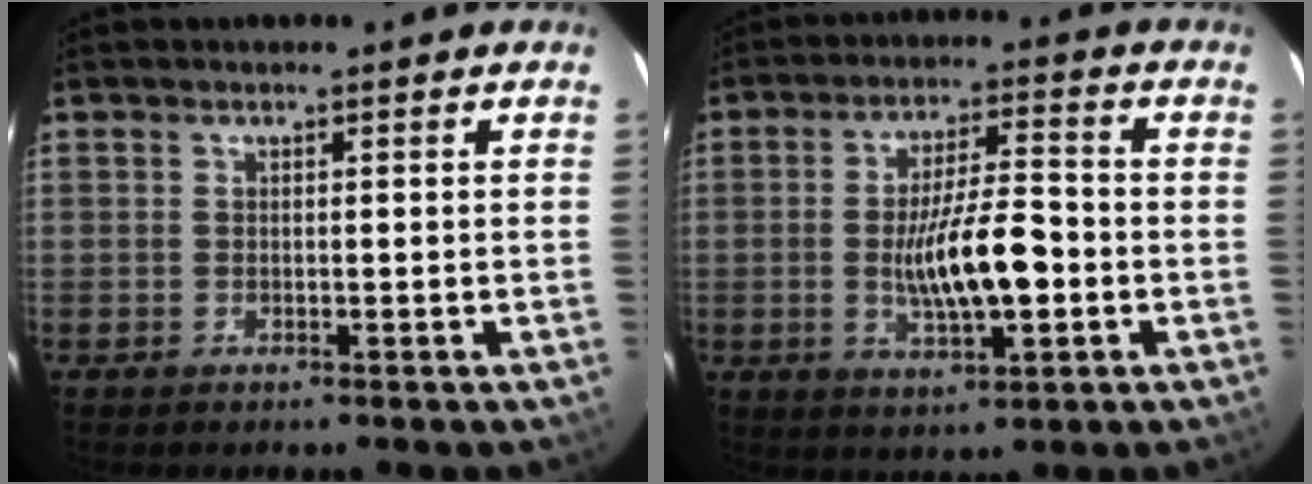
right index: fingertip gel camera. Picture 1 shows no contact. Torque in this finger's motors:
{"motor_torque": [0.43, -0.05, 0.27, 0.10]}